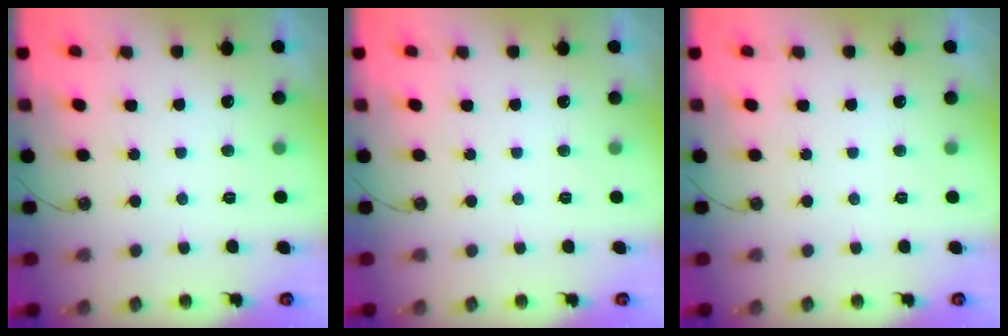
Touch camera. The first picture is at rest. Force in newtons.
{"total": 0.0}
{"total": 0.0}